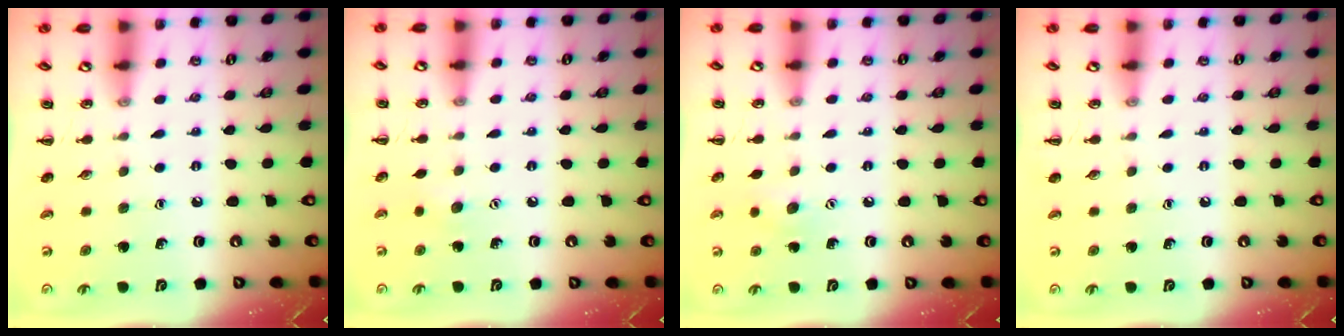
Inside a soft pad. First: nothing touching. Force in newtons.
{"total": 2.9, "press": 2.8, "slide": 0.7}
{"total": 6.3, "press": 6.1, "slide": 1.5}
{"total": 0.0}